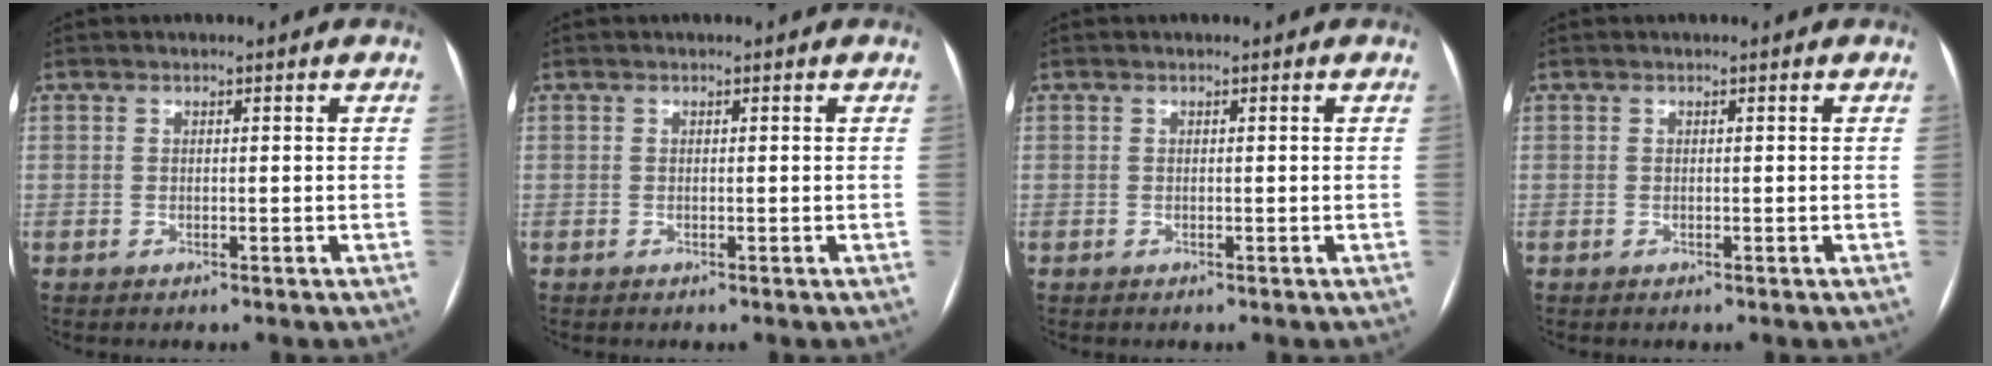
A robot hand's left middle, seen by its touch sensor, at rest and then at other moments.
{"total": 0.0}
{"total": 0.0}
{"total": 0.0}